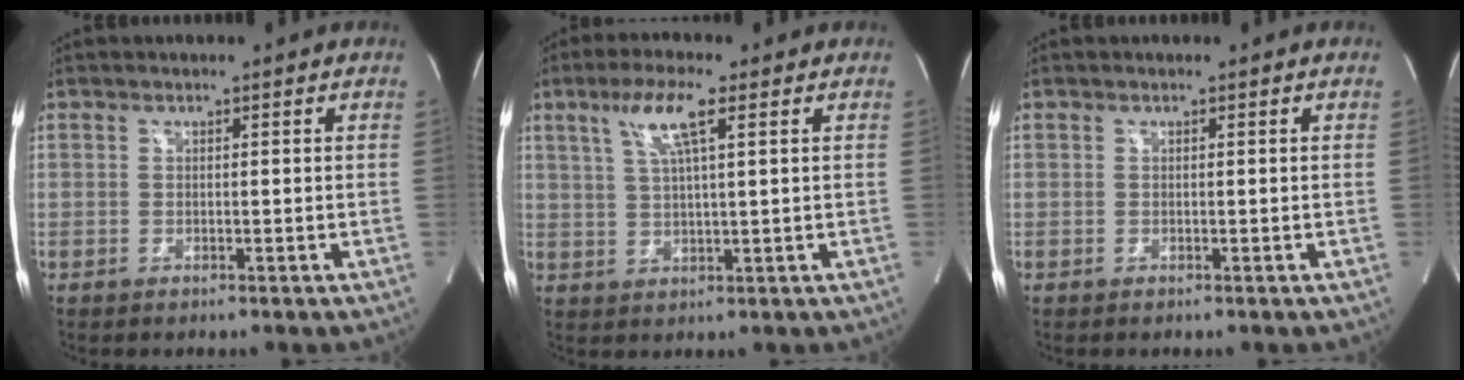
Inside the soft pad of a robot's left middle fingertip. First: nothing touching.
{"total": 6.8, "force": [3.2, 0.4, 6.0], "torque": [-0.128, 0.006, 0.064]}
{"total": 0.0}